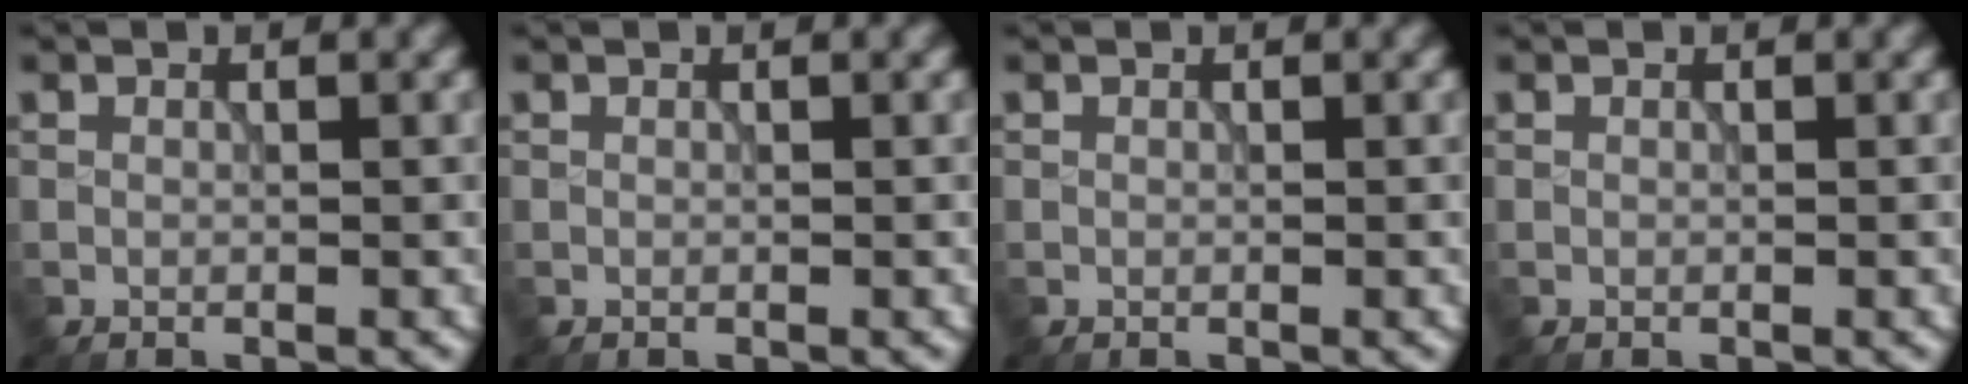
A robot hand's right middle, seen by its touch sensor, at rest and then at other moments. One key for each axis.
{"total": 0.0}
{"total": 0.0}
{"total": 0.0}